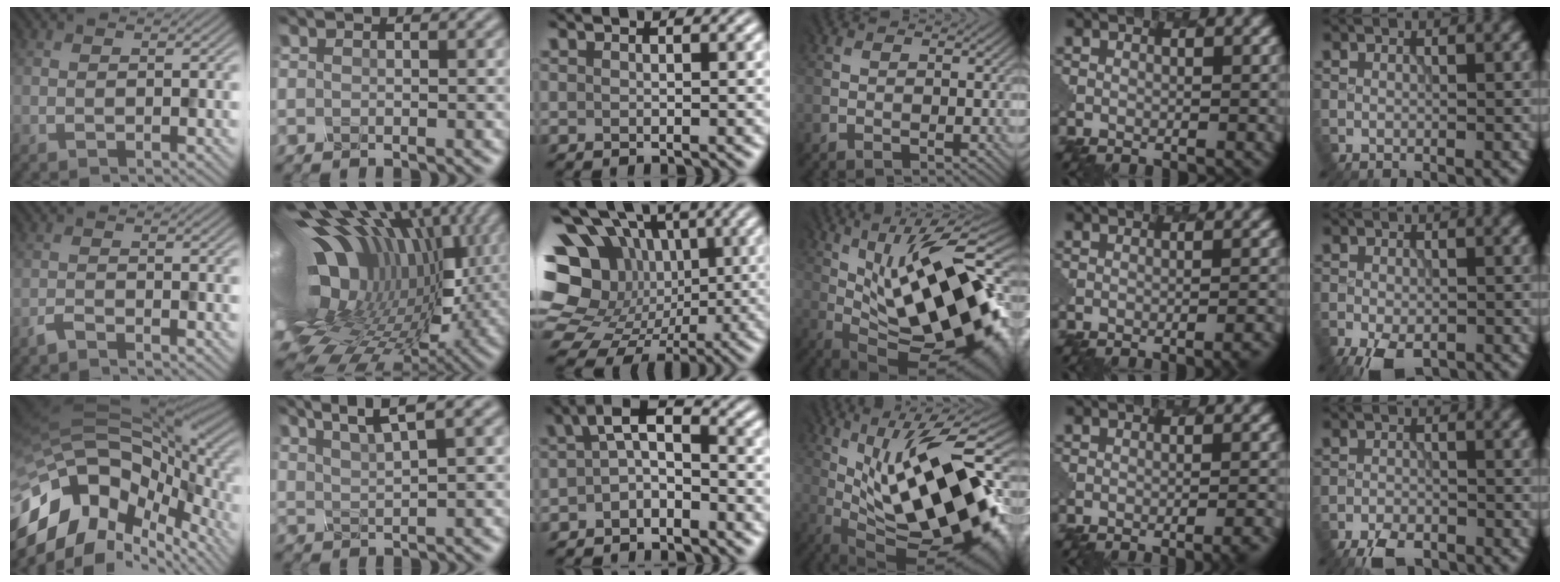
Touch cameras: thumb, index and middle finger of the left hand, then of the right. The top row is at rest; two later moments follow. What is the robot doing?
{"motion": "dispense", "object": "toothpaste"}